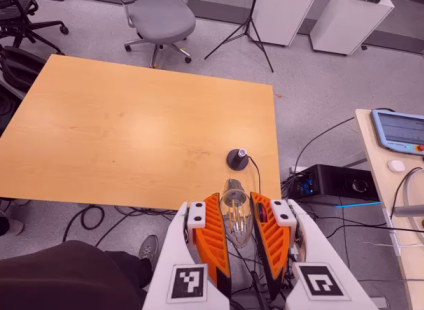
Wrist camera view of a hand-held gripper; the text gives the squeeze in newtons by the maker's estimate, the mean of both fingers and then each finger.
{"total": 12.4, "left": 12.7, "right": 12.1}